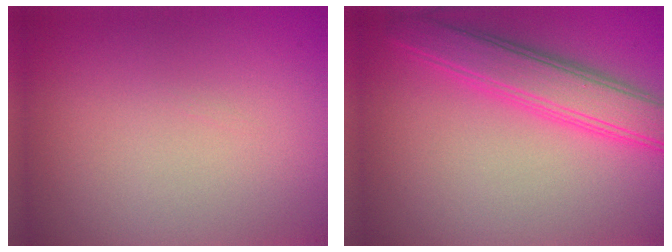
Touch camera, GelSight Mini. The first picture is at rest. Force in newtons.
{"total": 5.0, "press": 5.0, "slide": 0.1}